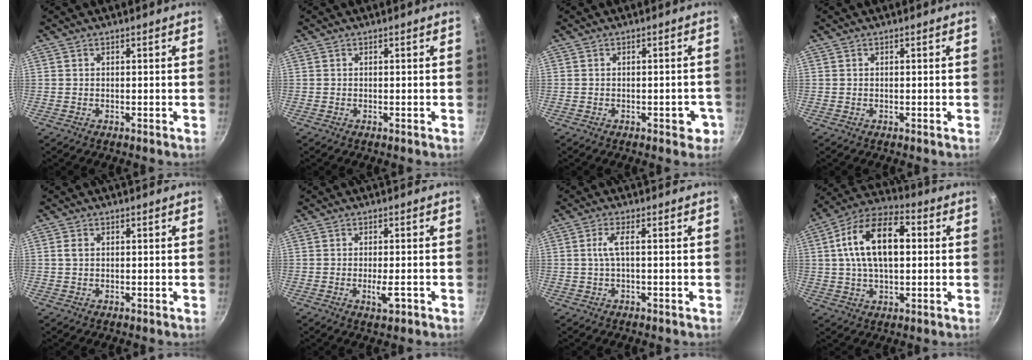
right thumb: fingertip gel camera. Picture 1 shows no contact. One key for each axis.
{"total": 0.0}
{"total": 3.3, "fx": -1.5, "fy": 1.7, "fz": 2.4, "tx": -0.013, "ty": 0.013, "tz": -0.016}
{"total": 0.0}
{"total": 1.4, "fx": 0.3, "fy": 0.9, "fz": 1.0, "tx": -0.022, "ty": 0.002, "tz": 0.007}
{"total": 2.9, "fx": -1.0, "fy": 0.9, "fz": 2.5, "tx": -0.044, "ty": -0.001, "tz": -0.016}
{"total": 2.5, "fx": 0.2, "fy": 0.5, "fz": 2.5, "tx": -0.066, "ty": 0.008, "tz": 0.004}
{"total": 16.4, "fx": 2.6, "fy": 8.9, "fz": 13.6, "tx": -0.239, "ty": 0.026, "tz": 0.040}